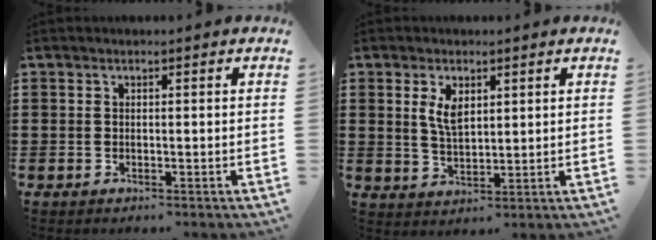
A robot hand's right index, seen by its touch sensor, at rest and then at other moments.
{"total": 4.1, "force": [1.6, 1.9, 3.2], "torque": [-0.061, 0.002, 0.027]}